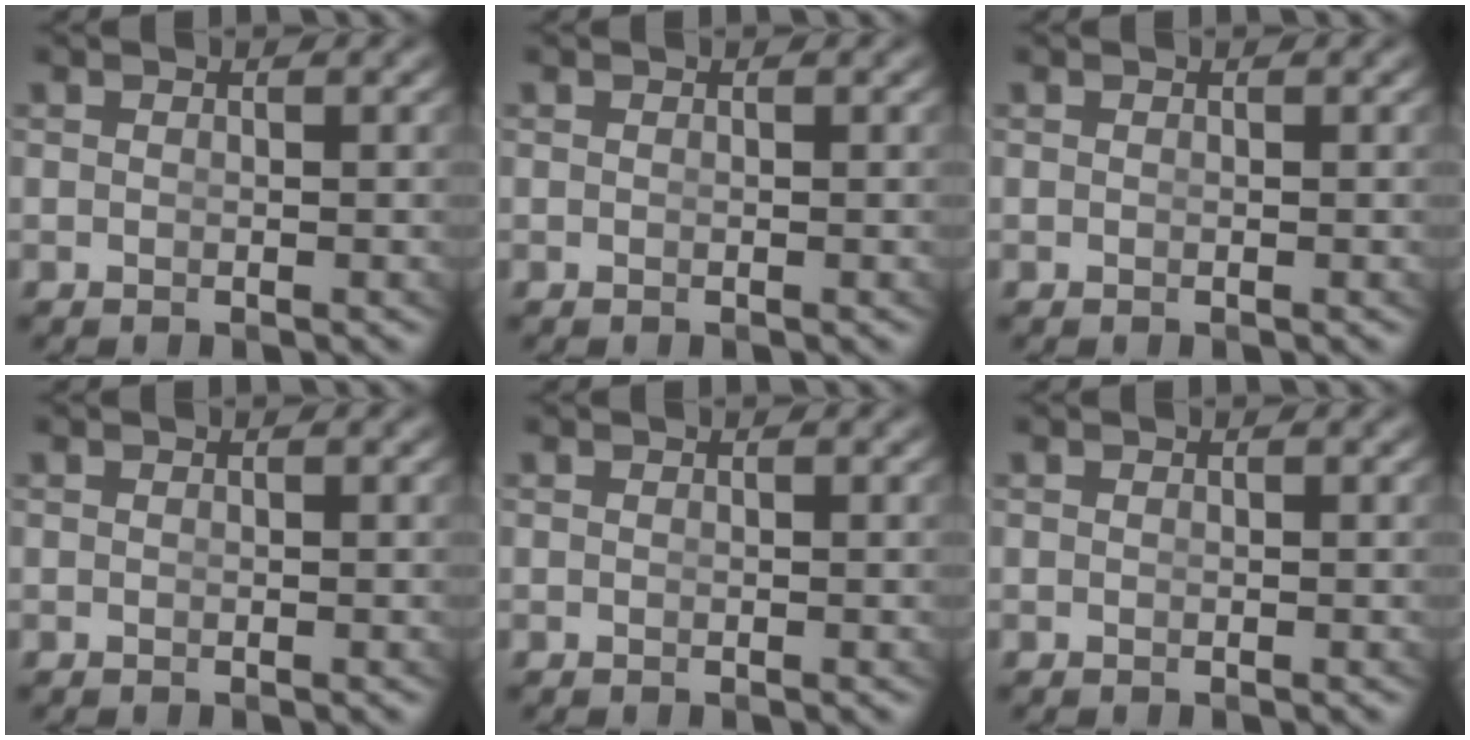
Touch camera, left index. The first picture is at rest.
{"total": 0.0}
{"total": 0.0}
{"total": 0.0}
{"total": 0.0}
{"total": 0.0}